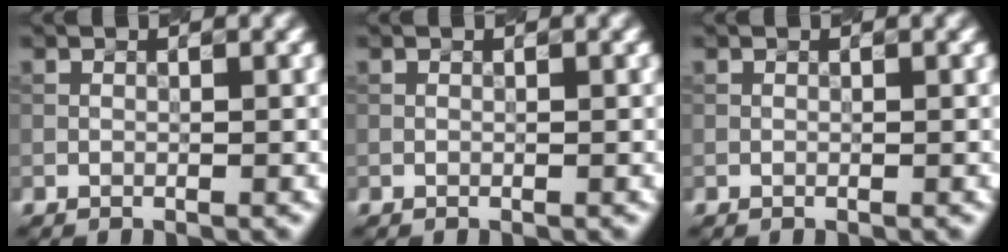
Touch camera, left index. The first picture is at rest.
{"total": 0.0}
{"total": 0.0}